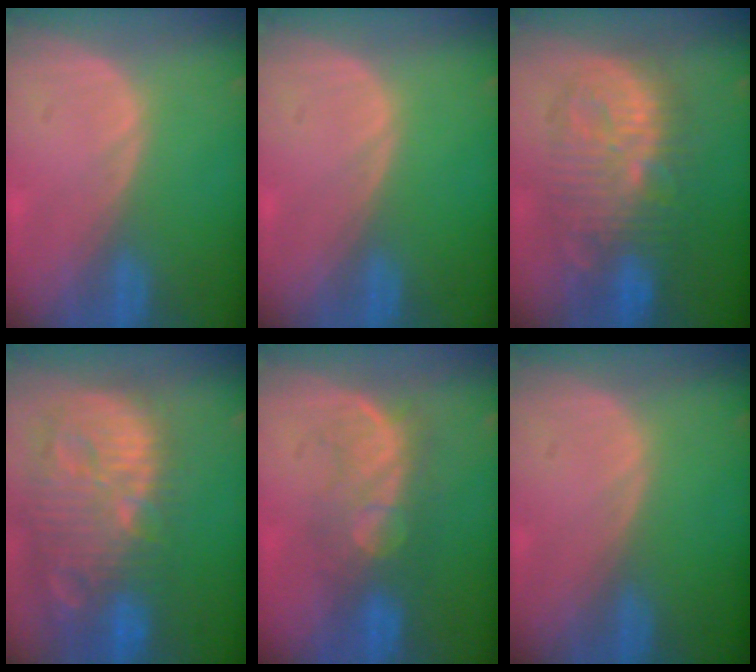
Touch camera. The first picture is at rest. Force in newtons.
{"total": 0.0}
{"total": 10.4, "press": 10.4, "slide": 0.4}
{"total": 14.3, "press": 12.4, "slide": 7.2}
{"total": 7.7, "press": 7.4, "slide": 2.2}
{"total": 0.0}